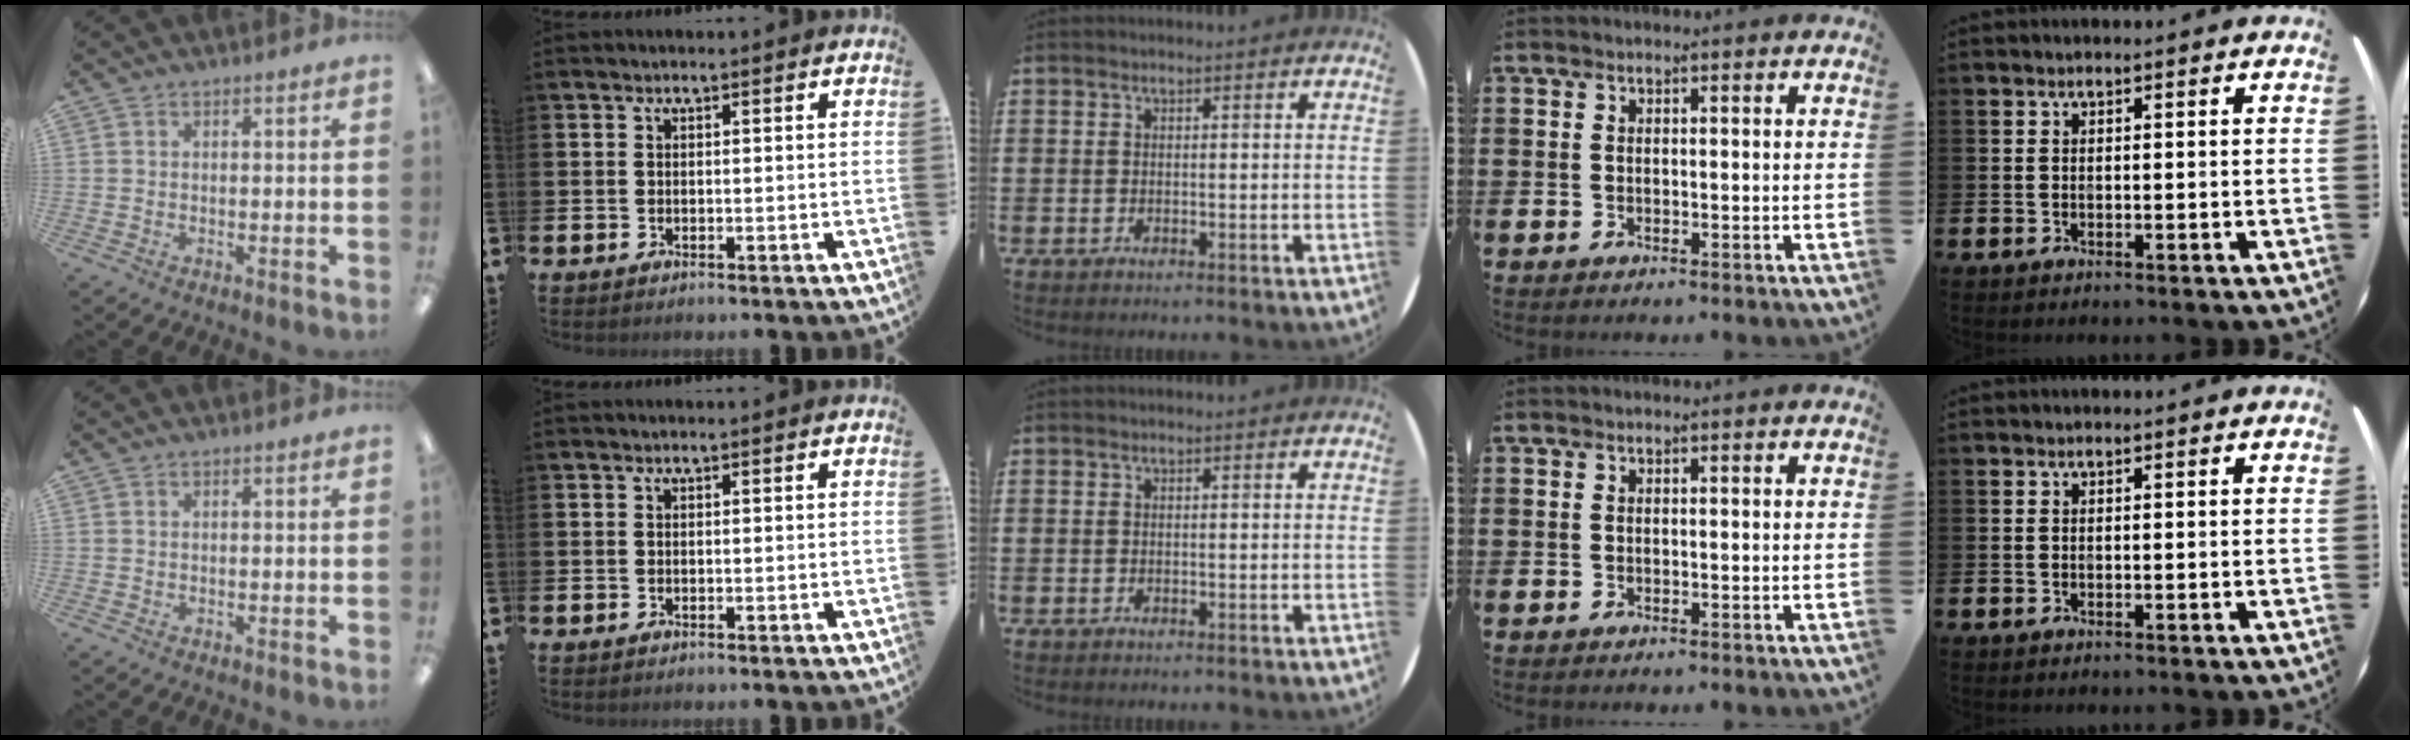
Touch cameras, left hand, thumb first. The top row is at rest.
{}